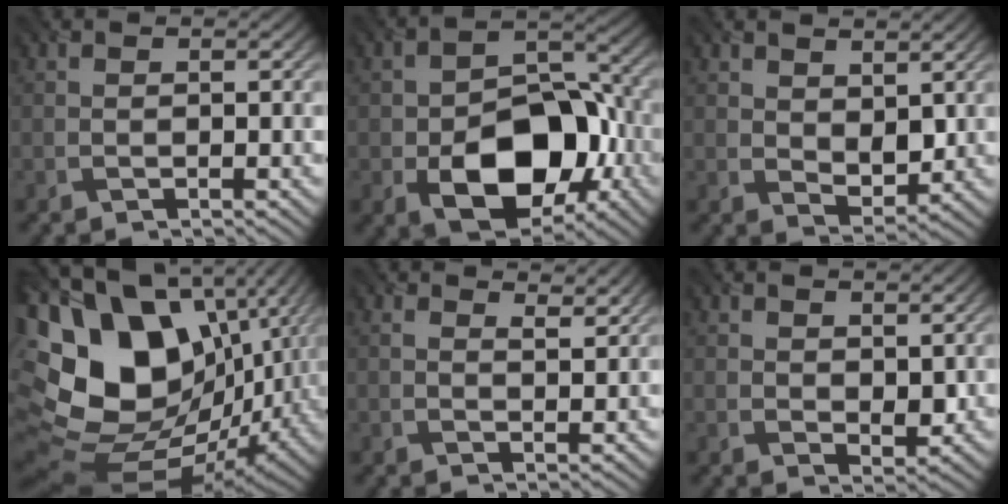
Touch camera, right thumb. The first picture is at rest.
{"total": 13.6, "force": [-4.7, 8.7, 9.3], "torque": [-0.147, -0.018, -0.077]}
{"total": 4.2, "force": [2.0, 2.5, 2.8], "torque": [-0.057, -0.011, 0.038]}
{"total": 20.7, "force": [0.6, 14.5, 14.7], "torque": [-0.292, -0.029, 0.060]}
{"total": 4.2, "force": [3.2, 1.4, 2.3], "torque": [-0.043, -0.009, 0.054]}
{"total": 3.1, "force": [1.4, 1.8, 2.1], "torque": [-0.041, -0.009, 0.030]}